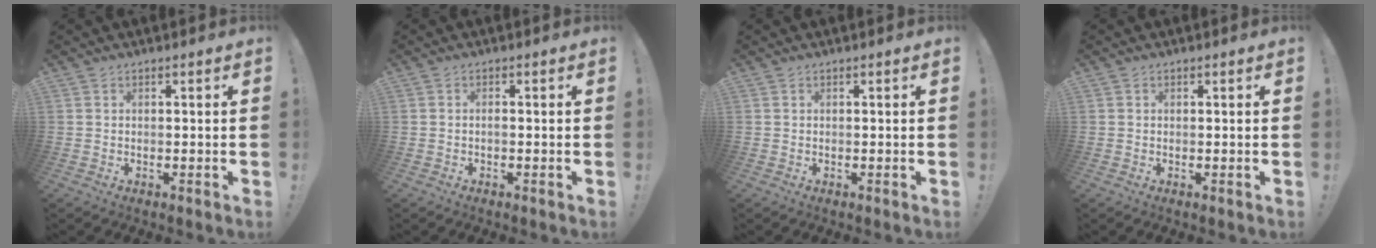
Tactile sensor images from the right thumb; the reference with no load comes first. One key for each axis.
{"total": 0.6, "fx": -0.4, "fy": 0.1, "fz": 0.5, "tx": -0.009, "ty": 0.000, "tz": -0.007}
{"total": 0.0}
{"total": 0.0}